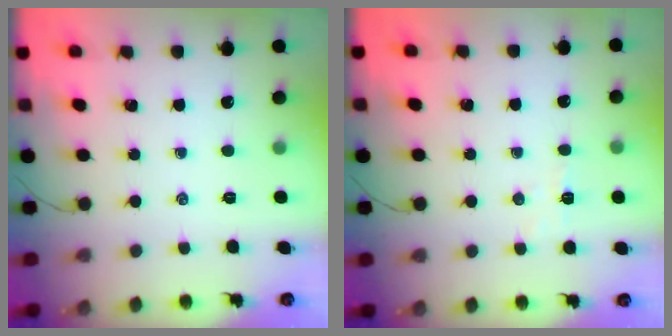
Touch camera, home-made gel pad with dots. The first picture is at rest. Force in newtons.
{"total": 3.8, "press": 3.6, "slide": 1.2}